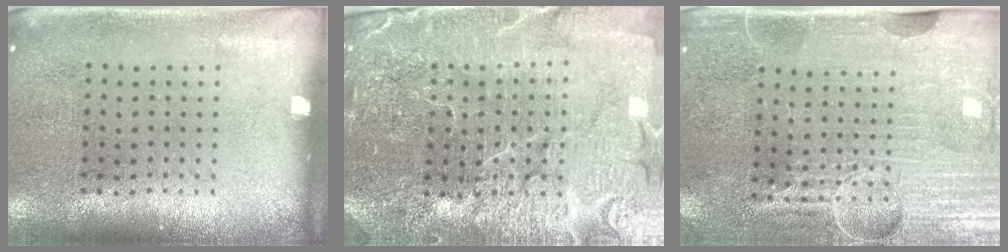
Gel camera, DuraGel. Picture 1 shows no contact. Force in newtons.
{"total": 5.2, "press": 4.9, "slide": 1.9}
{"total": 4.5, "press": 4.0, "slide": 1.9}